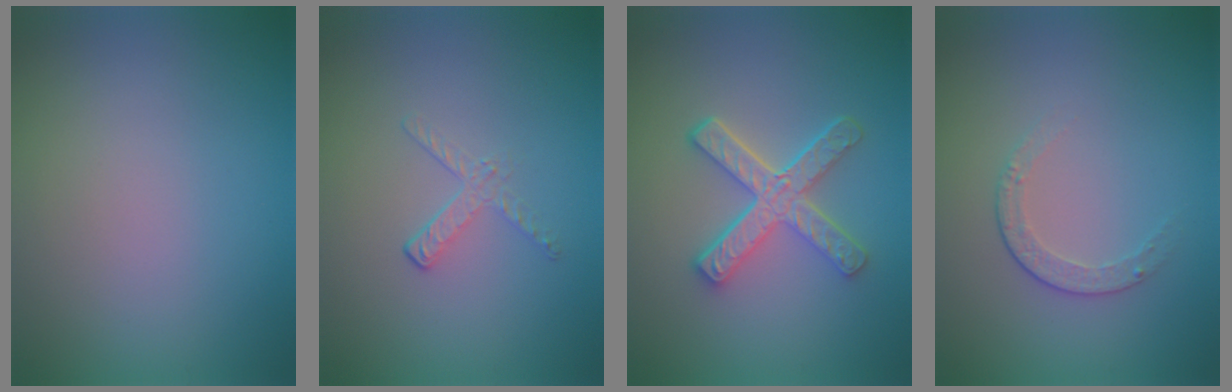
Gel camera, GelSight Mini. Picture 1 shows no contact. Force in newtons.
{"total": 1.2, "press": 0.4, "slide": 1.2}
{"total": 4.8, "press": 3.6, "slide": 3.2}
{"total": 1.6, "press": 1.2, "slide": 1.1}